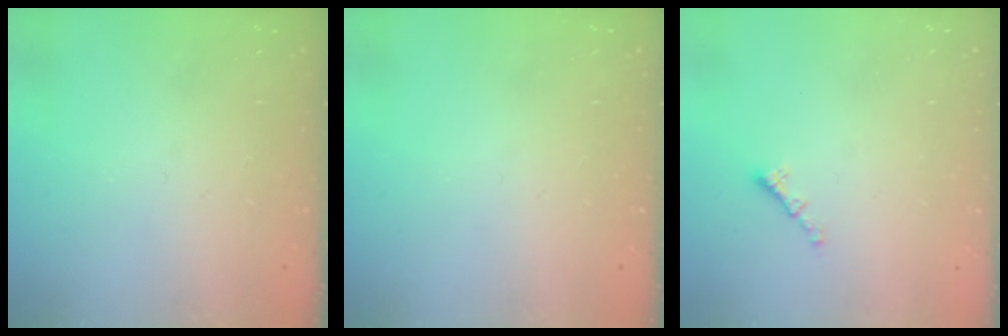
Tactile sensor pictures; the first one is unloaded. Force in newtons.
{"total": 0.0}
{"total": 1.3, "press": 1.2, "slide": 0.5}